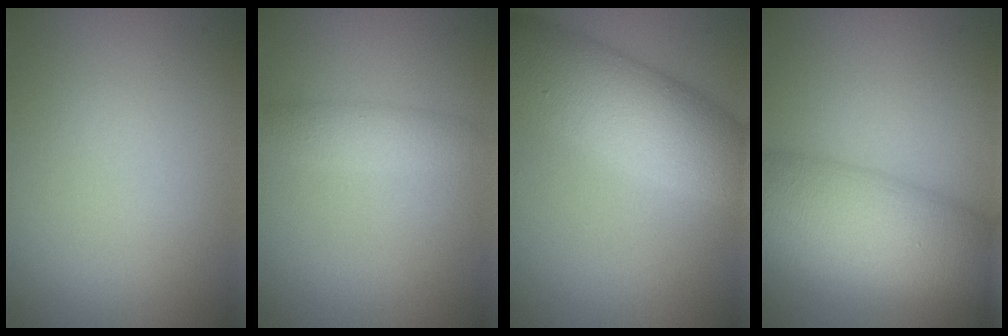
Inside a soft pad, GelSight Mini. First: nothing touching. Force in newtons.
{"total": 2.0, "press": 2.0, "slide": 0.1}
{"total": 7.5, "press": 7.5, "slide": 0.1}
{"total": 11.0, "press": 11.0, "slide": 0.3}